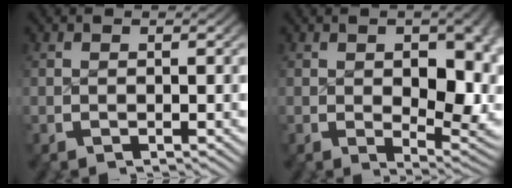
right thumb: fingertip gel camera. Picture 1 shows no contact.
{"total": 6.5, "force": [0.1, 3.3, 5.6], "torque": [-0.083, -0.036, 0.018]}